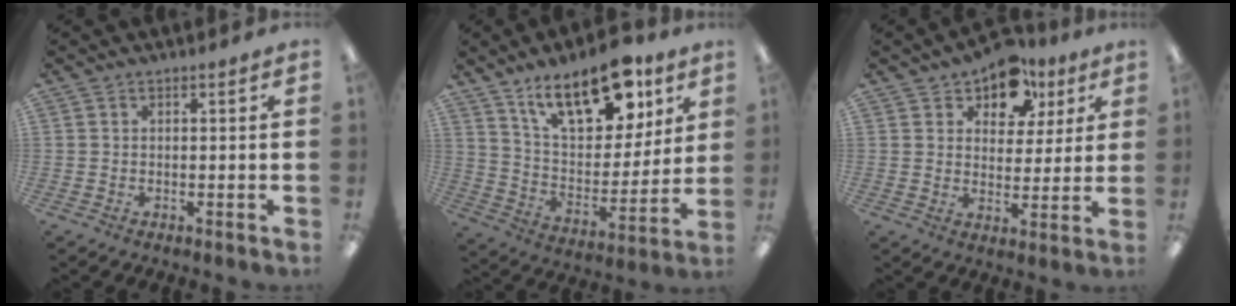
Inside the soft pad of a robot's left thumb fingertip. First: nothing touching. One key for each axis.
{"total": 19.9, "fx": 12.4, "fy": 9.7, "fz": 12.3, "tx": -0.191, "ty": -0.058, "tz": 0.212}
{"total": 11.0, "fx": 7.5, "fy": 6.7, "fz": 4.4, "tx": -0.064, "ty": -0.037, "tz": 0.134}